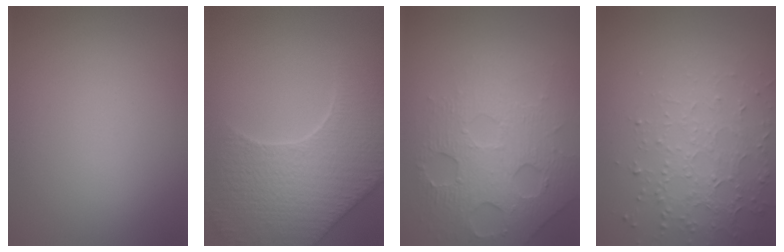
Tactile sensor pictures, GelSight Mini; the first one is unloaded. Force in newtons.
{"total": 7.1, "press": 5.9, "slide": 4.0}
{"total": 6.6, "press": 4.7, "slide": 4.7}
{"total": 3.5, "press": 3.0, "slide": 1.7}